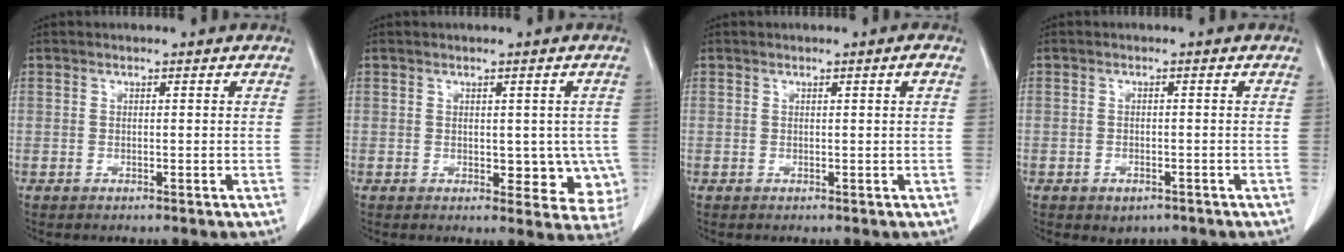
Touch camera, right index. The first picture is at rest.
{"total": 6.3, "force": [-0.5, 4.0, 4.9], "torque": [-0.028, 0.000, 0.001]}
{"total": 0.9, "force": [0.2, -0.2, 0.8], "torque": [-0.013, 0.000, 0.006]}
{"total": 2.5, "force": [-1.5, 1.7, 1.1], "torque": [-0.010, 0.002, -0.010]}